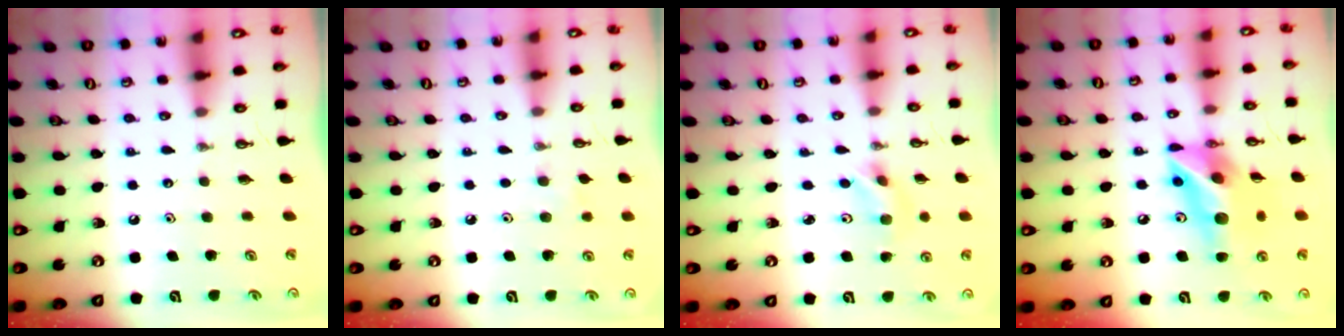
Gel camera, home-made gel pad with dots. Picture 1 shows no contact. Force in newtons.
{"total": 4.8, "press": 4.8, "slide": 0.8}
{"total": 3.9, "press": 3.2, "slide": 2.2}
{"total": 14.7, "press": 14.4, "slide": 2.9}